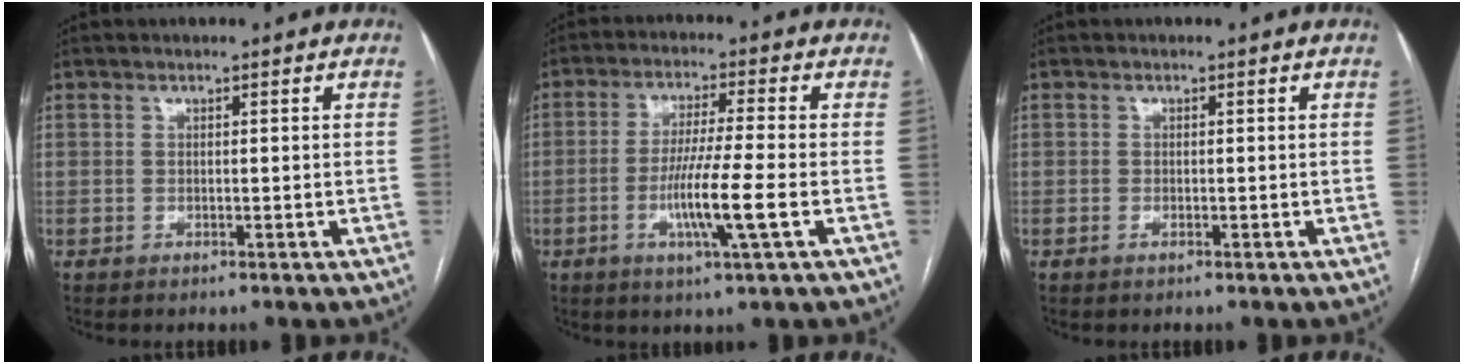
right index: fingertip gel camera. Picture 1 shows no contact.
{"total": 8.9, "force": [-2.6, -0.7, 8.5], "torque": [-0.162, -0.014, -0.050]}
{"total": 0.6, "force": [-0.3, 0.3, 0.4], "torque": [-0.007, 0.001, -0.003]}